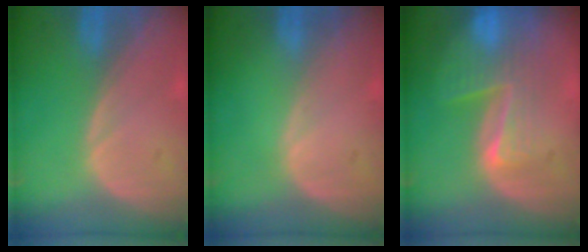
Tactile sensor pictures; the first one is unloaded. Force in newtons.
{"total": 0.0}
{"total": 8.4, "press": 7.2, "slide": 4.3}